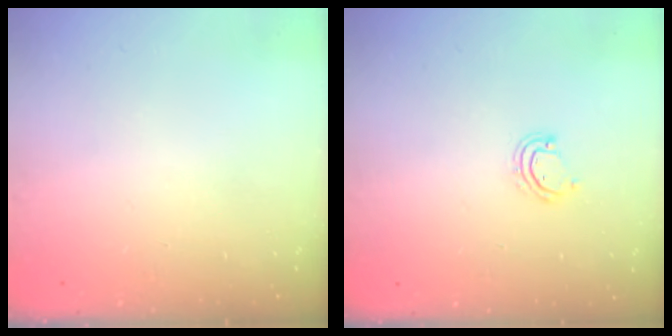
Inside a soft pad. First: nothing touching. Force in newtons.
{"total": 2.7, "press": 2.7, "slide": 0.2}